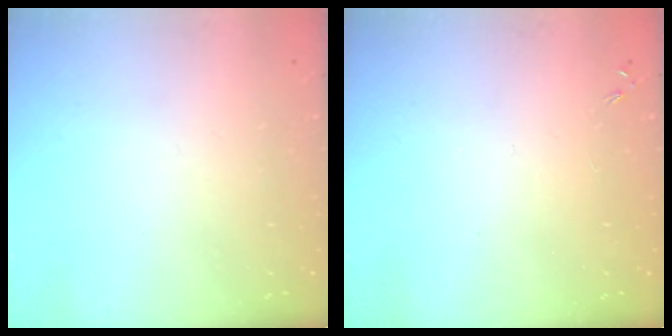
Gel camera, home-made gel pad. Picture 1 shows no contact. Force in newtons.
{"total": 0.0}